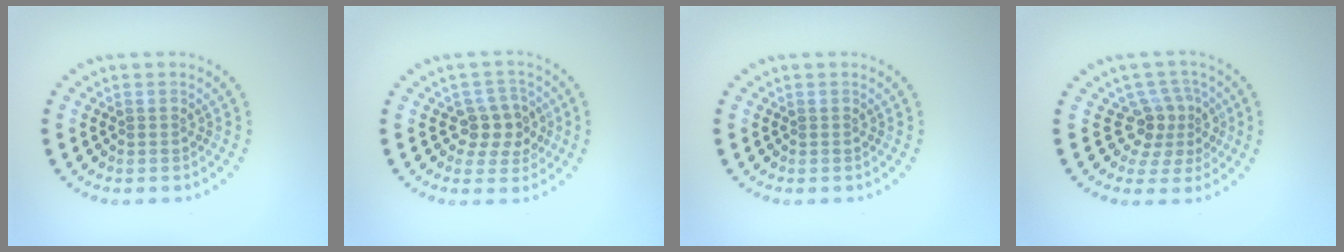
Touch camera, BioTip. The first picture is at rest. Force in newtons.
{"total": 3.0, "press": 2.8, "slide": 1.2}
{"total": 0.0}
{"total": 3.2, "press": 2.3, "slide": 2.3}